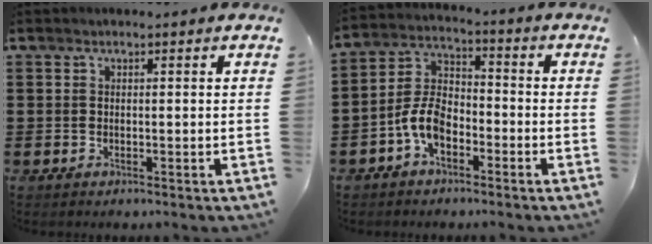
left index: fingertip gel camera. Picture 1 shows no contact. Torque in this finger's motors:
{"motor_torque": [1.08, 1.05, 0.38, 0.10]}